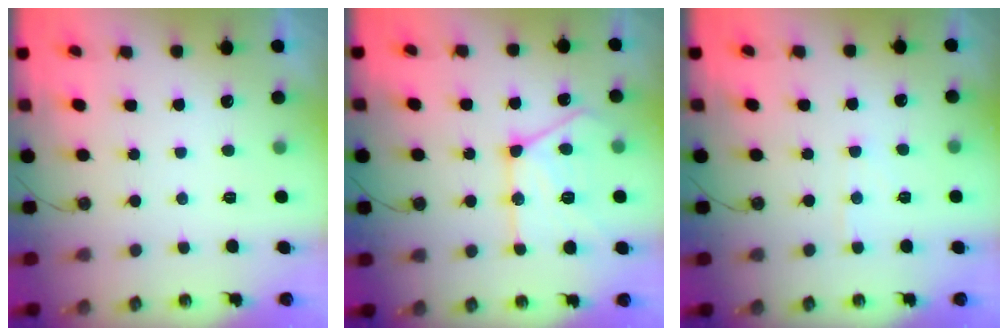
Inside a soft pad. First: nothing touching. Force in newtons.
{"total": 17.2, "press": 17.1, "slide": 1.5}
{"total": 4.5, "press": 4.4, "slide": 0.7}